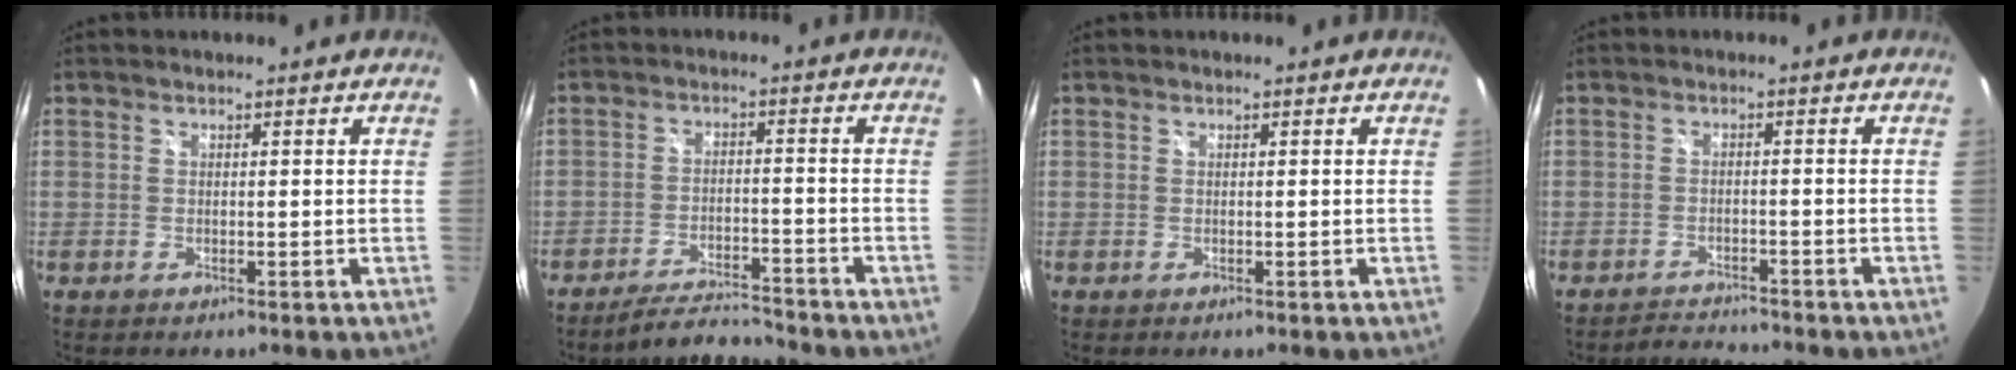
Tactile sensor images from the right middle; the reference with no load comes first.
{"total": 7.3, "force": [-7.1, 0.3, 1.6], "torque": [-0.052, 0.001, -0.117]}
{"total": 0.0}
{"total": 3.6, "force": [-3.6, 0.0, 0.0], "torque": [-0.015, -0.004, -0.063]}